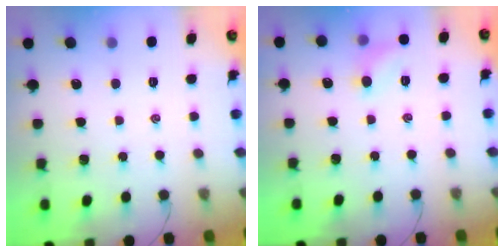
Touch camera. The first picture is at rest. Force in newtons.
{"total": 6.1, "press": 6.0, "slide": 1.5}